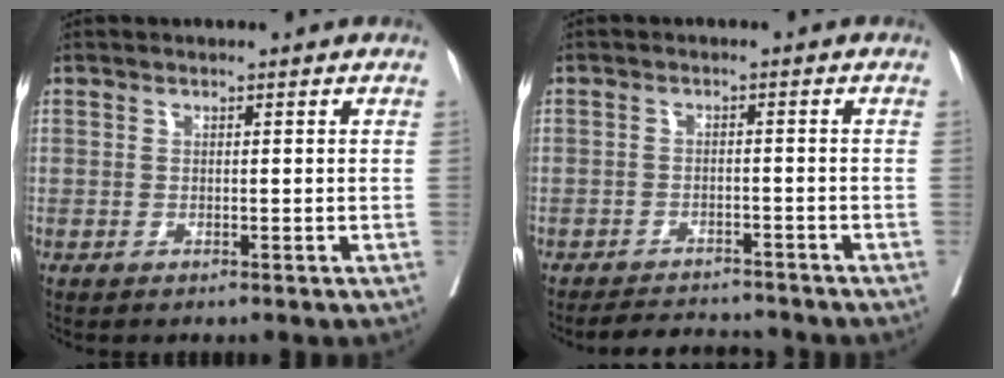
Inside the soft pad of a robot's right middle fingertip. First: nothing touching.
{"total": 5.8, "force": [-5.5, 1.3, 0.8], "torque": [-0.012, -0.004, -0.081]}